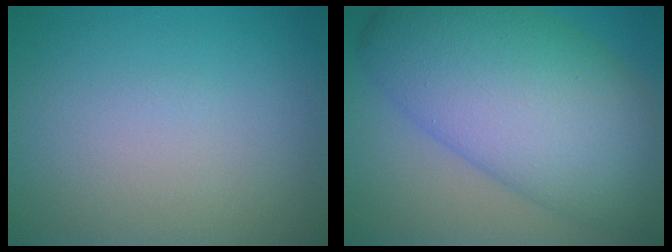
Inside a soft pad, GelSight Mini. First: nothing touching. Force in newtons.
{"total": 13.2, "press": 13.2, "slide": 0.2}